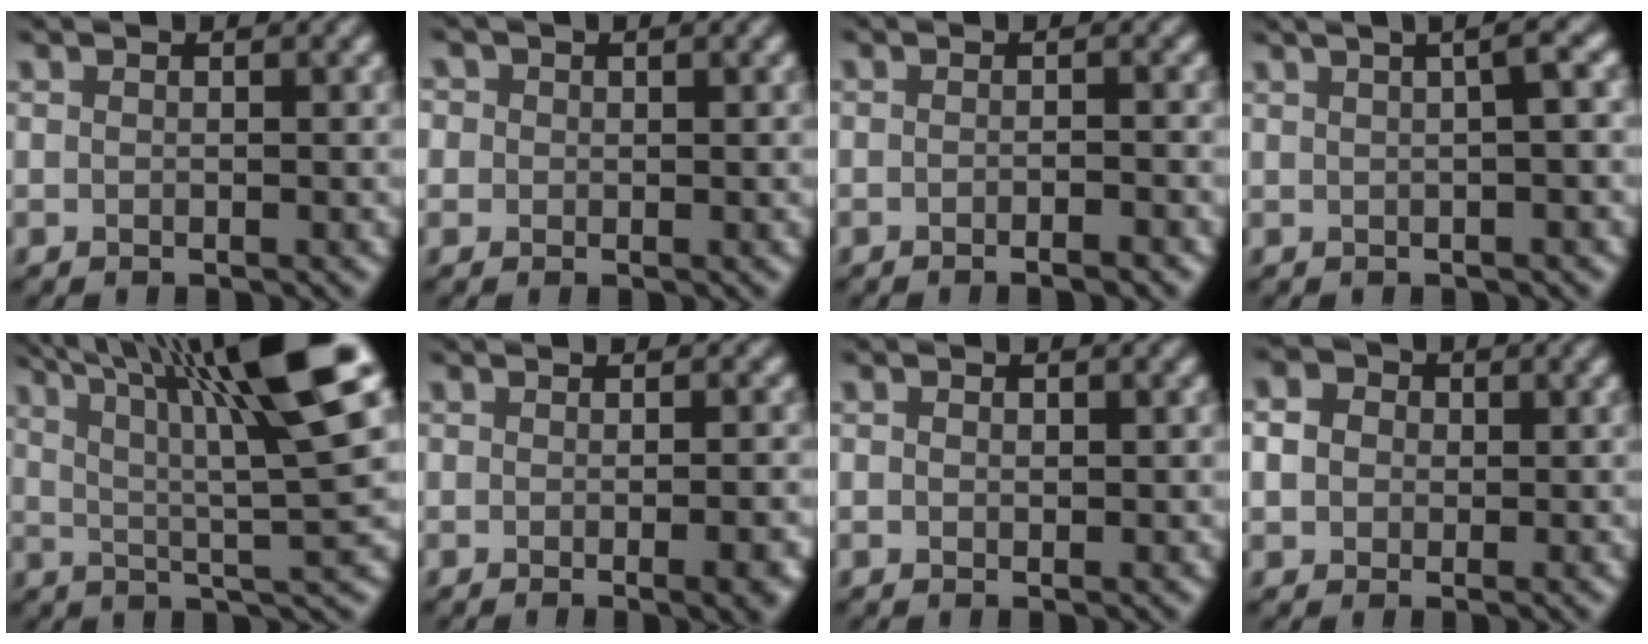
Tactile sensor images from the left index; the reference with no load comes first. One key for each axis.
{"total": 2.2, "fx": 0.8, "fy": 1.8, "fz": 0.9, "tx": -0.013, "ty": 0.016, "tz": 0.001}
{"total": 1.4, "fx": -1.1, "fy": 0.0, "fz": 0.9, "tx": -0.015, "ty": 0.002, "tz": -0.016}
{"total": 5.0, "fx": 1.6, "fy": 1.8, "fz": 4.3, "tx": -0.039, "ty": 0.031, "tz": 0.006}
{"total": 12.5, "fx": 5.6, "fy": 2.0, "fz": 10.9, "tx": -0.172, "ty": 0.020, "tz": 0.090}
{"total": 4.3, "fx": -1.6, "fy": 1.5, "fz": 3.7, "tx": -0.032, "ty": -0.005, "tz": -0.009}
{"total": 0.5, "fx": 0.1, "fy": 0.4, "fz": 0.4, "tx": -0.007, "ty": 0.000, "tz": 0.000}
{"total": 5.4, "fx": 1.6, "fy": 4.3, "fz": 2.7, "tx": -0.054, "ty": 0.036, "tz": 0.000}